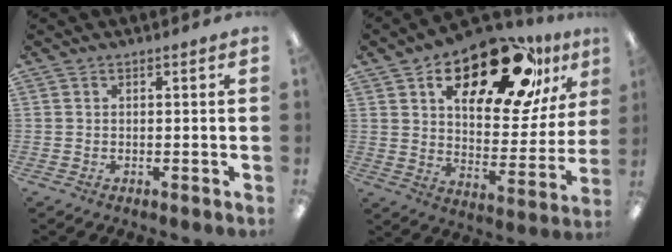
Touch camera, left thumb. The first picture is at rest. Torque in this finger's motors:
{"motor_torque": [0.39, 1.45, 1.29, -1.48, 0.13]}